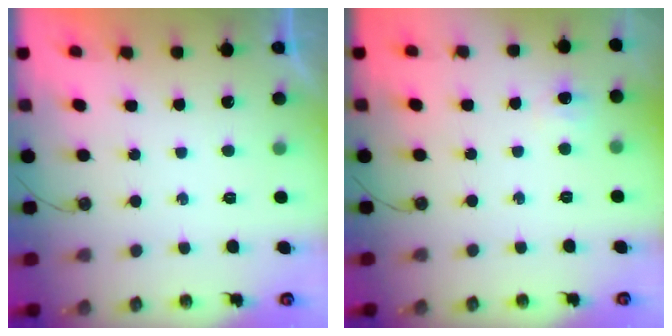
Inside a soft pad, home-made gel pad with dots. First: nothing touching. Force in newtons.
{"total": 3.2, "press": 3.2, "slide": 0.6}